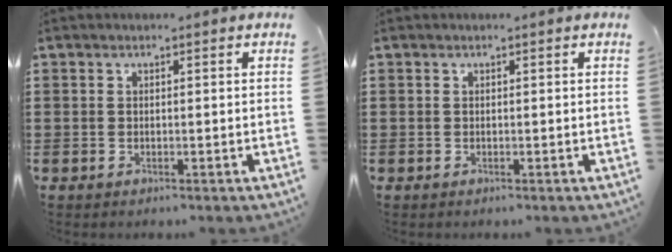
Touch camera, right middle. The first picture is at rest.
{"total": 0.0}